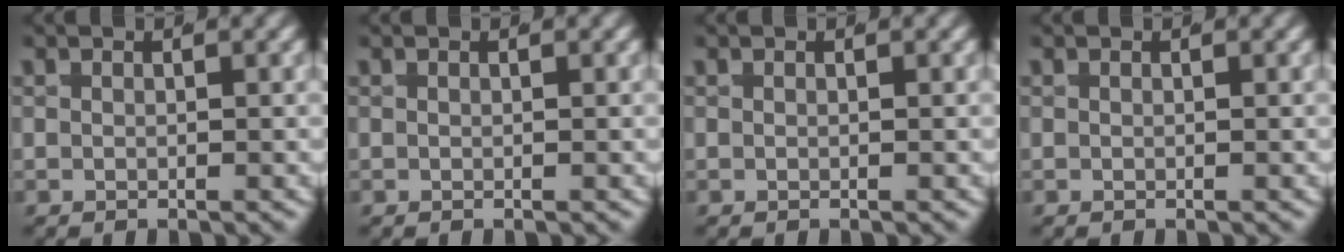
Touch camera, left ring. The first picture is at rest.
{"total": 0.0}
{"total": 0.0}
{"total": 0.0}